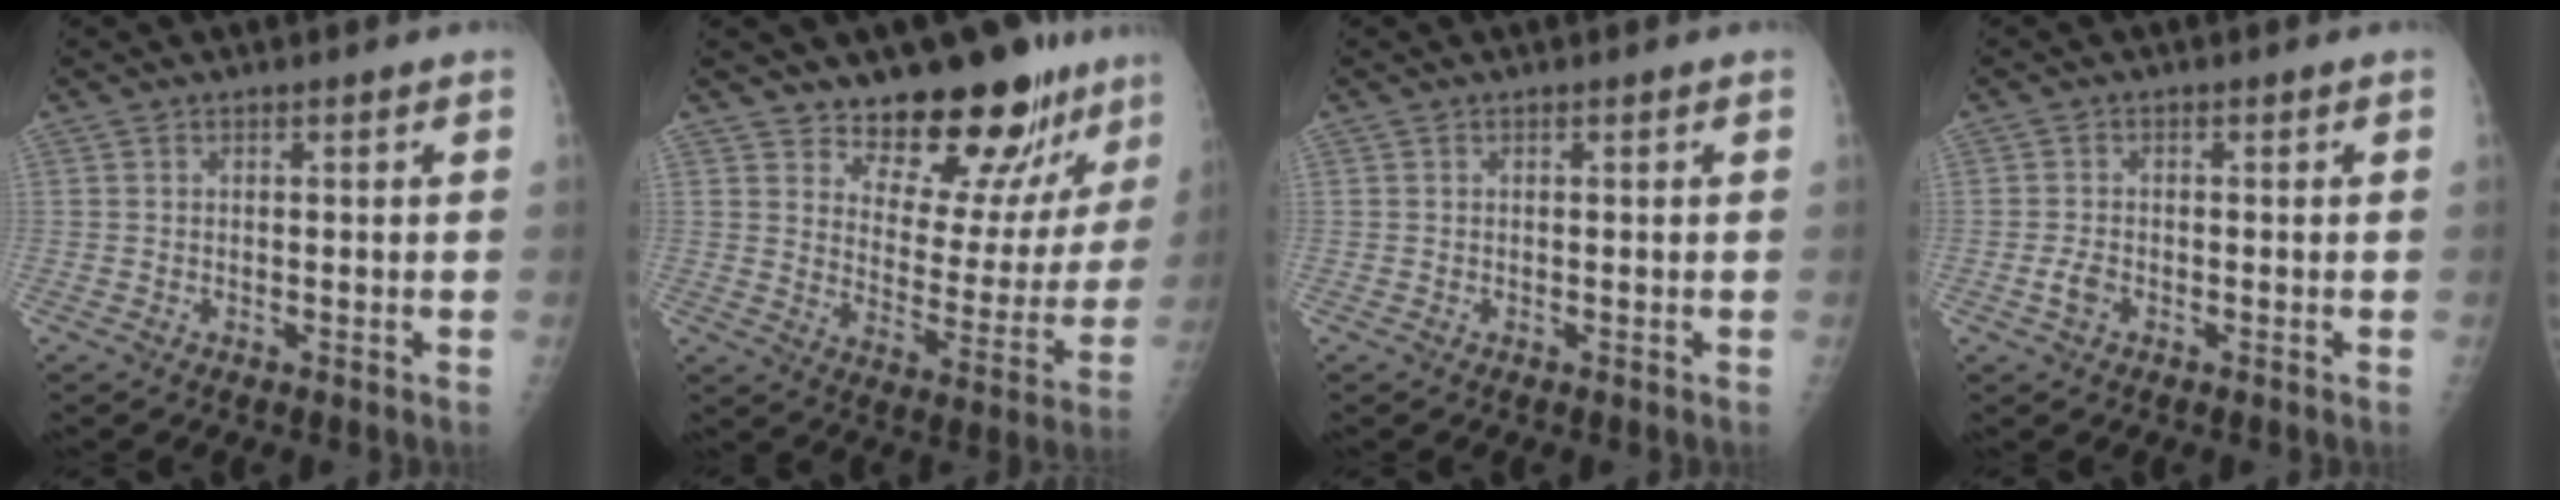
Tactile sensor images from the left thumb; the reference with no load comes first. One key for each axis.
{"total": 16.7, "fx": 13.9, "fy": 6.5, "fz": 6.7, "tx": -0.033, "ty": -0.115, "tz": 0.191}
{"total": 0.0}
{"total": 2.2, "fx": -0.9, "fy": 1.4, "fz": 1.5, "tx": -0.031, "ty": 0.002, "tz": -0.018}